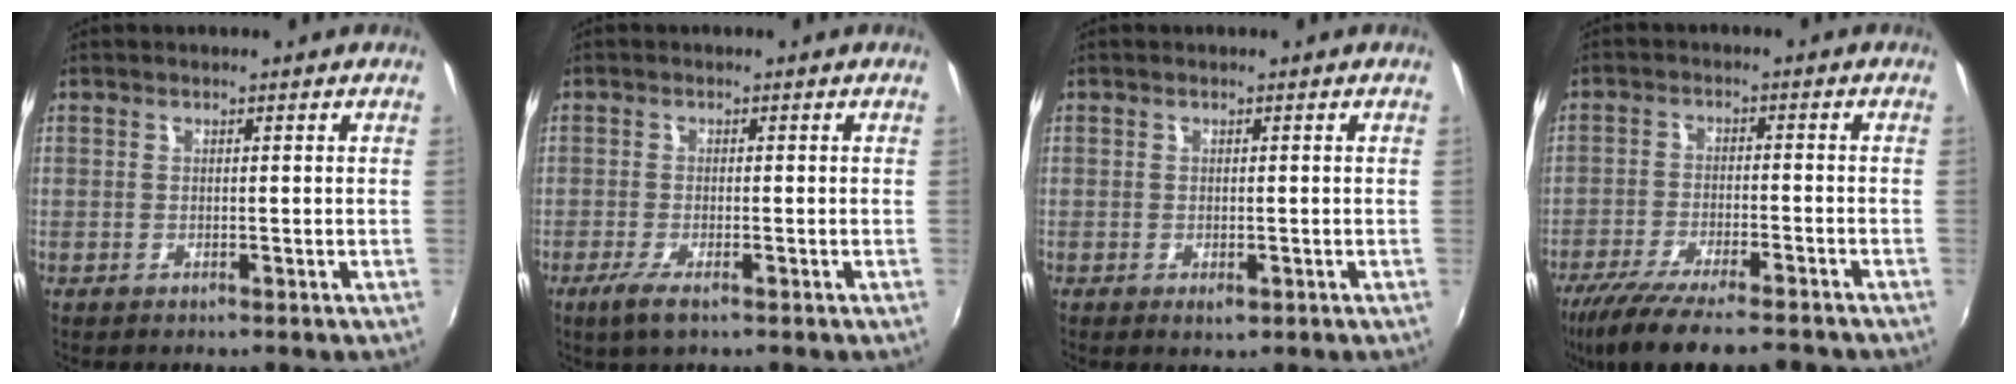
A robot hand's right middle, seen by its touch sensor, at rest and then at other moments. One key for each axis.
{"total": 3.7, "fx": -2.3, "fy": 0.7, "fz": 2.8, "tx": -0.065, "ty": -0.013, "tz": -0.044}
{"total": 1.5, "fx": -0.7, "fy": 1.0, "fz": 0.9, "tx": -0.014, "ty": -0.006, "tz": -0.010}
{"total": 15.2, "fx": -12.6, "fy": 2.9, "fz": 8.1, "tx": -0.163, "ty": -0.037, "tz": -0.201}